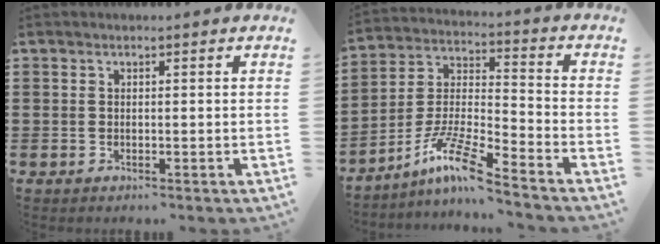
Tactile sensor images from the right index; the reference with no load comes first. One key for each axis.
{"total": 10.4, "fx": -7.9, "fy": 0.9, "fz": 6.7, "tx": -0.149, "ty": -0.002, "tz": -0.158}